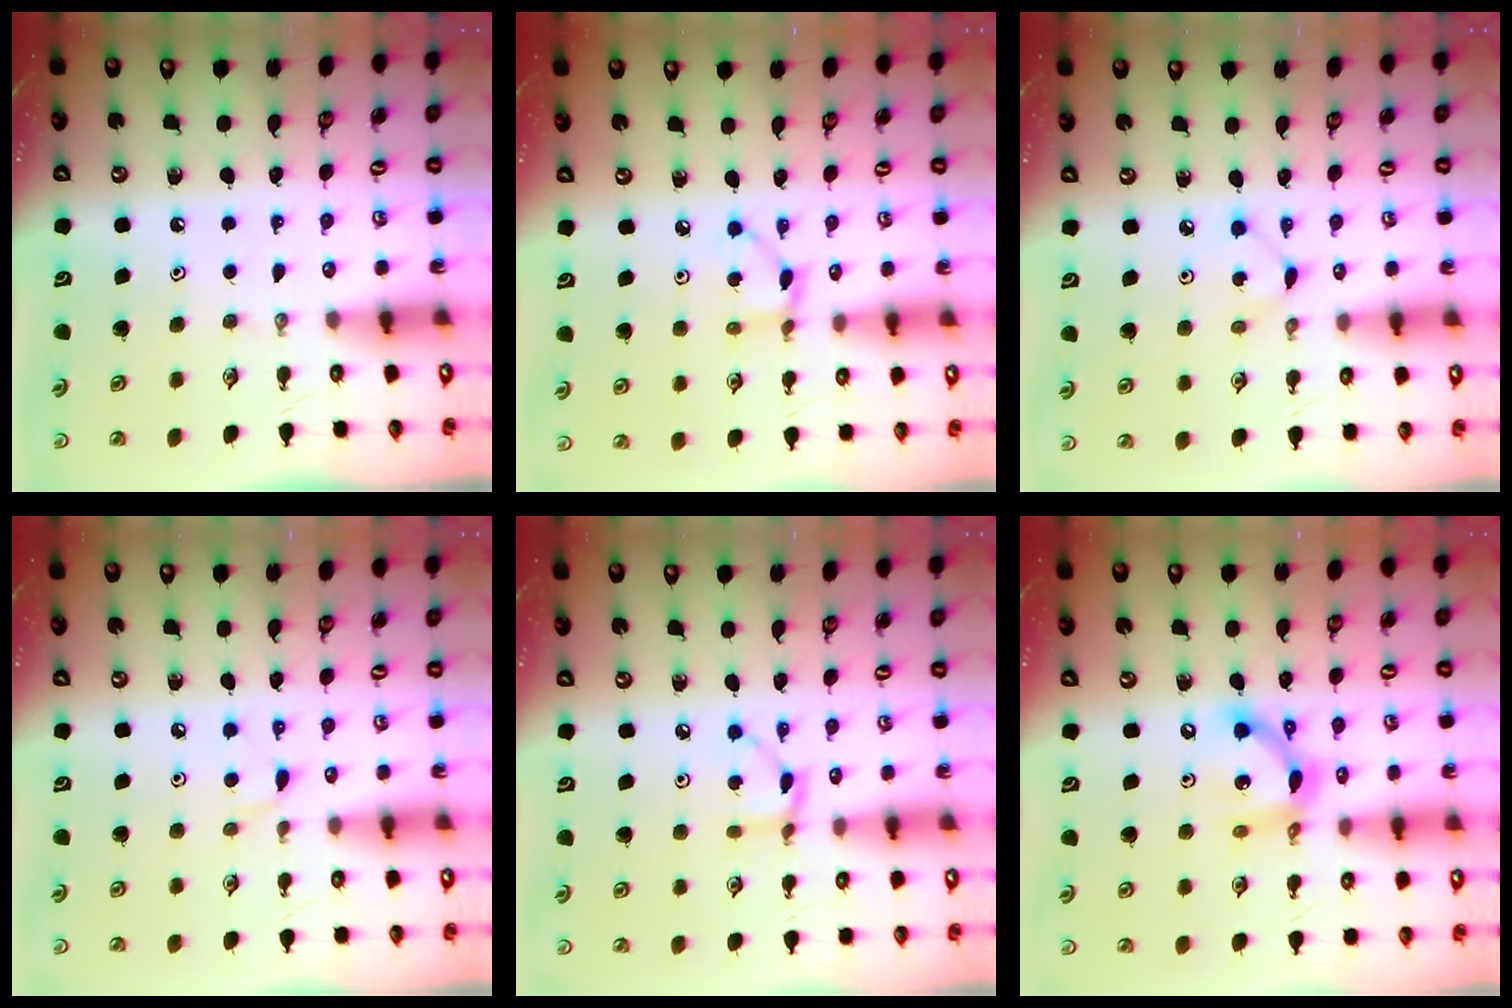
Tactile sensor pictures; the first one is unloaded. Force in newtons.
{"total": 4.4, "press": 4.3, "slide": 0.5}
{"total": 4.2, "press": 4.1, "slide": 0.5}
{"total": 4.0, "press": 4.0, "slide": 0.5}
{"total": 3.9, "press": 3.9, "slide": 0.1}
{"total": 13.0, "press": 13.0, "slide": 0.6}